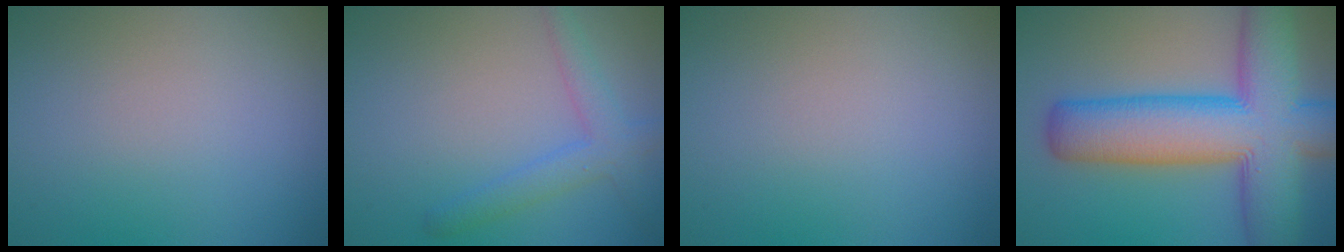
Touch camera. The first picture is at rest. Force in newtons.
{"total": 3.1, "press": 3.1, "slide": 0.2}
{"total": 0.0}
{"total": 12.9, "press": 12.9, "slide": 0.4}